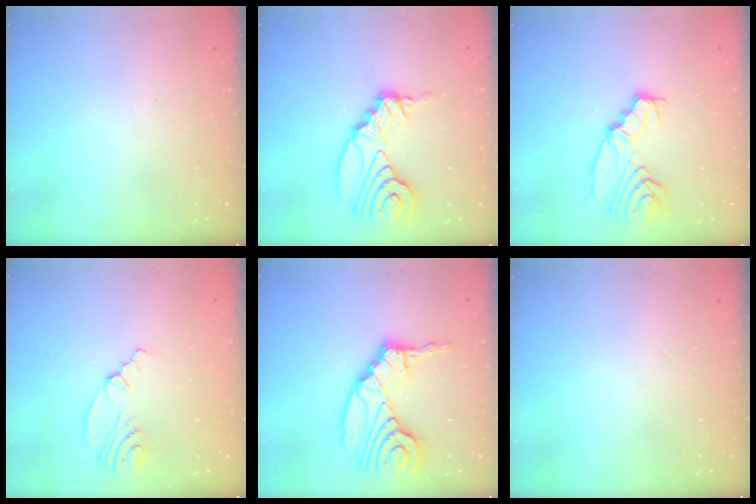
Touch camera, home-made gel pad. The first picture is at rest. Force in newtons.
{"total": 13.9, "press": 13.9, "slide": 0.8}
{"total": 9.4, "press": 9.4, "slide": 0.7}
{"total": 5.6, "press": 2.6, "slide": 4.9}
{"total": 14.8, "press": 14.7, "slide": 1.9}
{"total": 0.0}